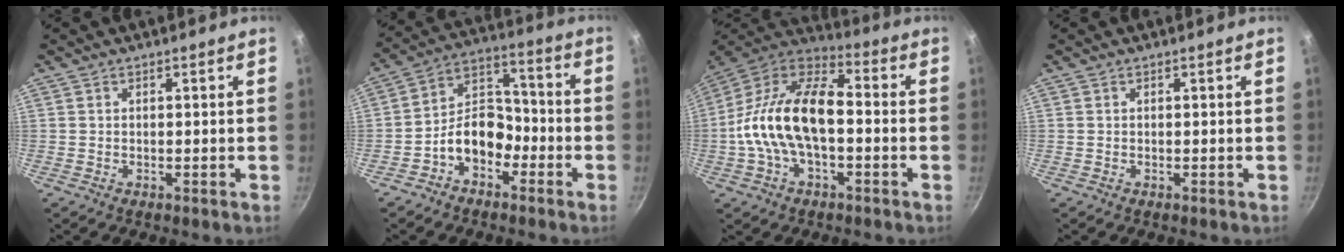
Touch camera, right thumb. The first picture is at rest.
{"total": 10.7, "force": [-4.3, 7.2, 6.5], "torque": [-0.090, 0.058, -0.087]}
{"total": 18.4, "force": [-1.7, 9.8, 15.5], "torque": [-0.297, 0.044, -0.036]}
{"total": 0.0}